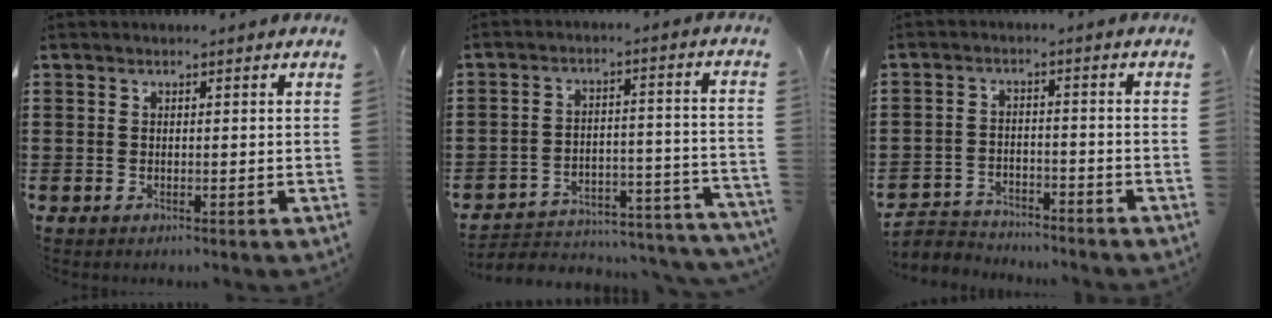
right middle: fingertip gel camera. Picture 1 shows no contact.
{"total": 3.5, "force": [-3.1, 1.1, 0.9], "torque": [-0.023, -0.001, -0.070]}
{"total": 3.3, "force": [-3.2, 0.7, 0.1], "torque": [-0.015, 0.001, -0.073]}